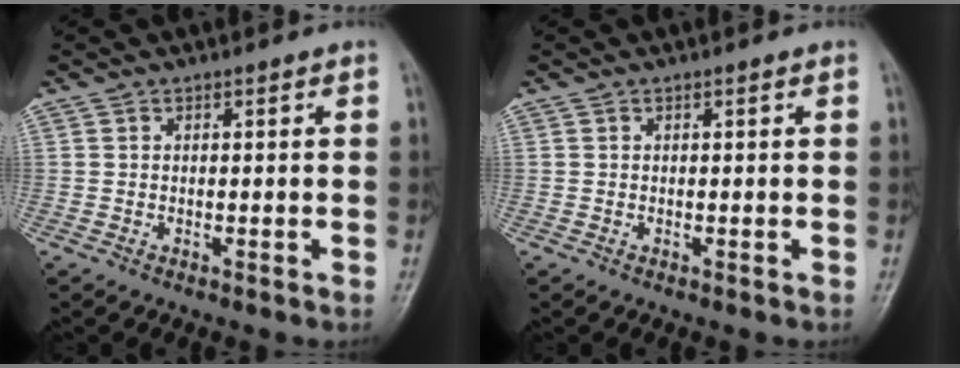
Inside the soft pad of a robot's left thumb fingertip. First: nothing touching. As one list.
[{"total": 0.0}]